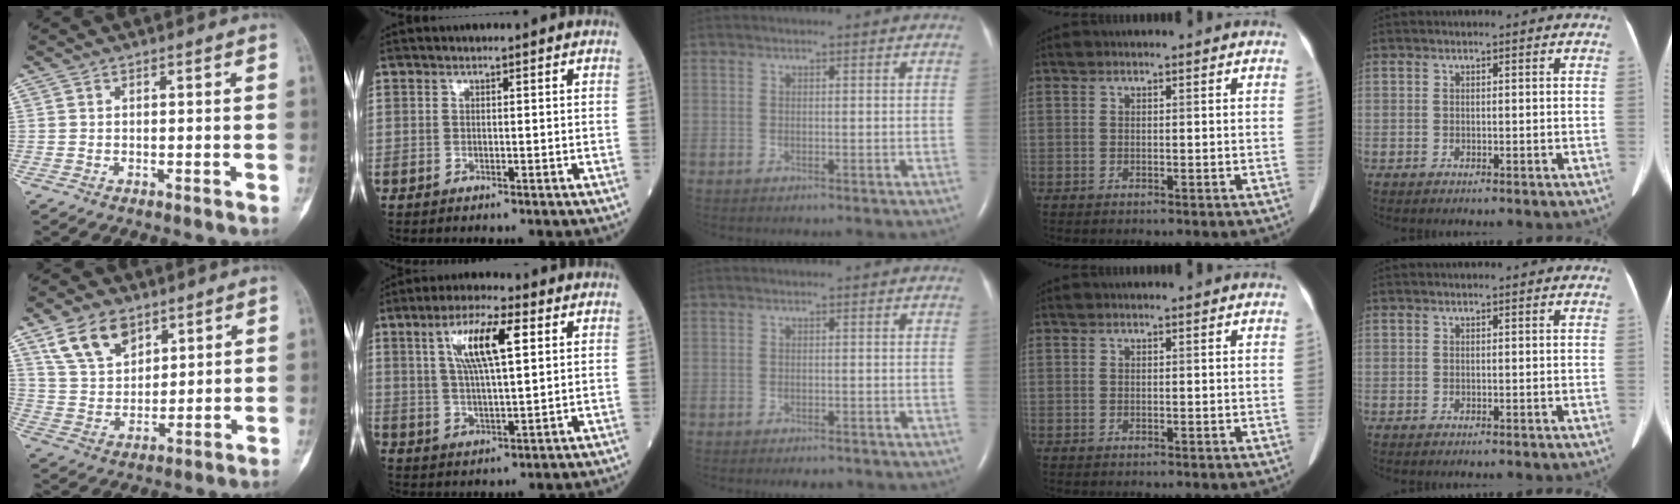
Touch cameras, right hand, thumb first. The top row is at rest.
{"thumb": {"total": 10.6, "force": [6.4, 6.4, 5.5], "torque": [-0.086, -0.026, 0.131]}, "index": {"total": 10.1, "force": [3.6, 1.9, 9.3], "torque": [-0.175, 0.013, 0.067]}, "middle": {"total": 2.0, "force": [-1.7, 0.6, 0.9], "torque": [-0.013, -0.003, -0.019]}}